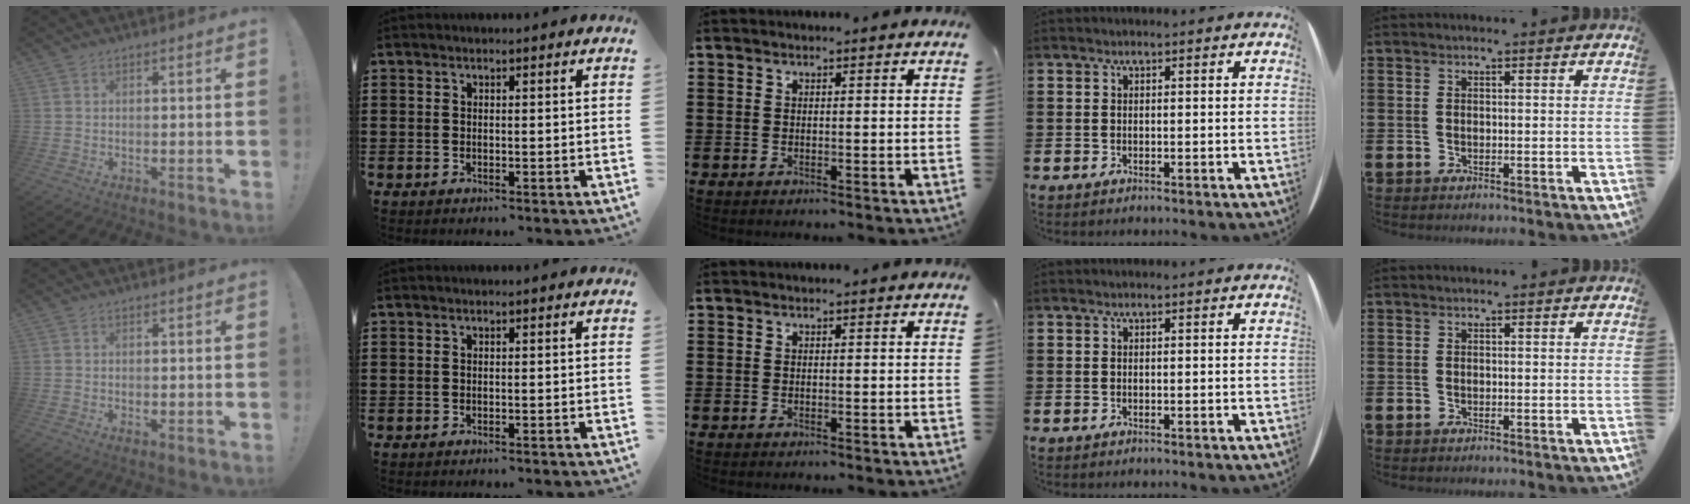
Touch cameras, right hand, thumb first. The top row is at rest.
{"thumb": {"total": 0.5, "force": [0.2, 0.3, 0.4], "torque": [-0.009, 0.001, 0.003]}}